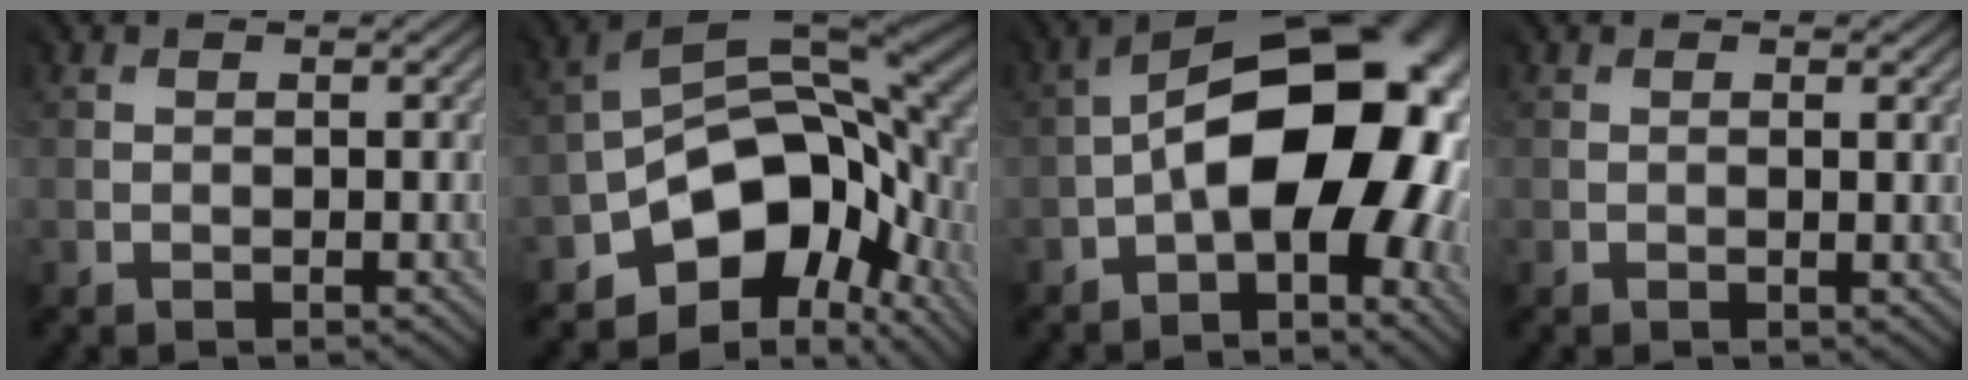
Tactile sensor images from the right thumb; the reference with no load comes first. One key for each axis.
{"total": 10.9, "fx": -5.1, "fy": 7.0, "fz": 6.5, "tx": -0.103, "ty": -0.004, "tz": -0.101}
{"total": 17.0, "fx": -2.6, "fy": 9.3, "fz": 14.0, "tx": -0.191, "ty": 0.003, "tz": -0.041}
{"total": 0.8, "fx": 0.2, "fy": -0.1, "fz": 0.7, "tx": -0.017, "ty": 0.000, "tz": 0.003}